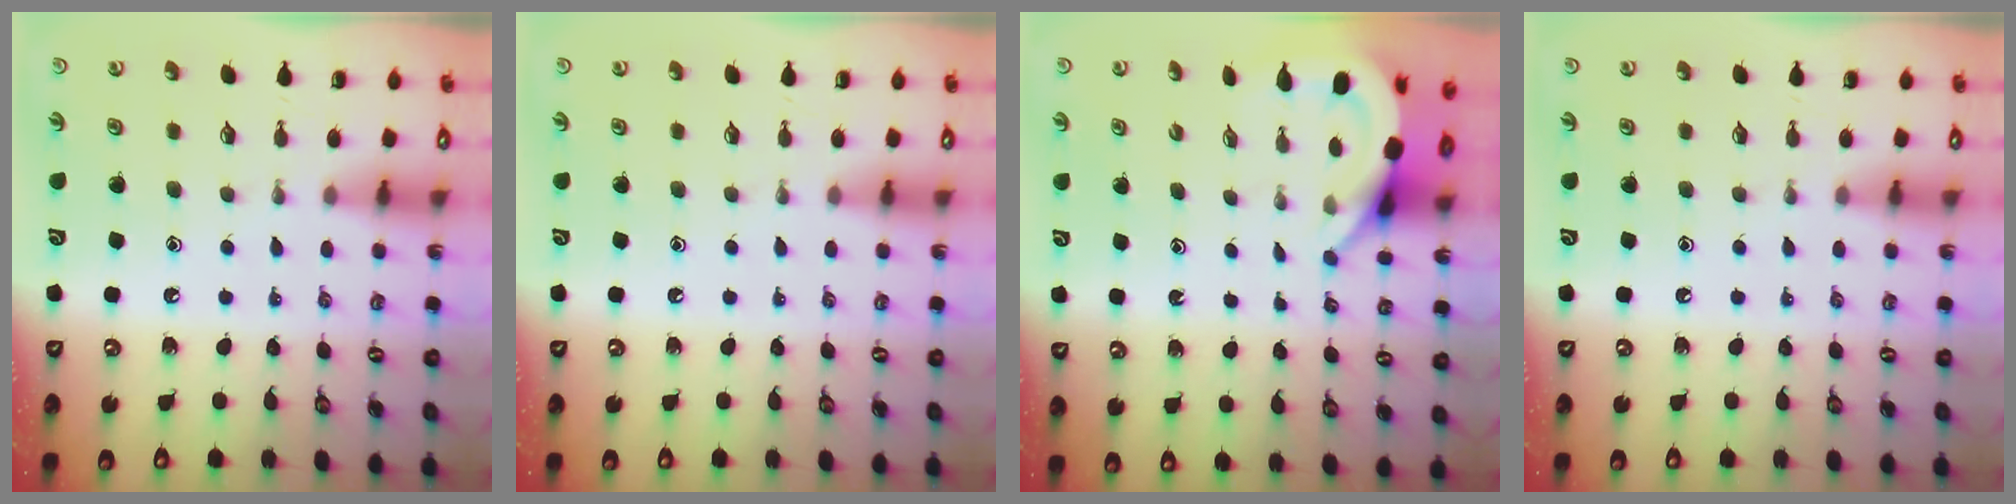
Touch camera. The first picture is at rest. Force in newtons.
{"total": 0.0}
{"total": 4.4, "press": 4.4, "slide": 0.5}
{"total": 0.0}